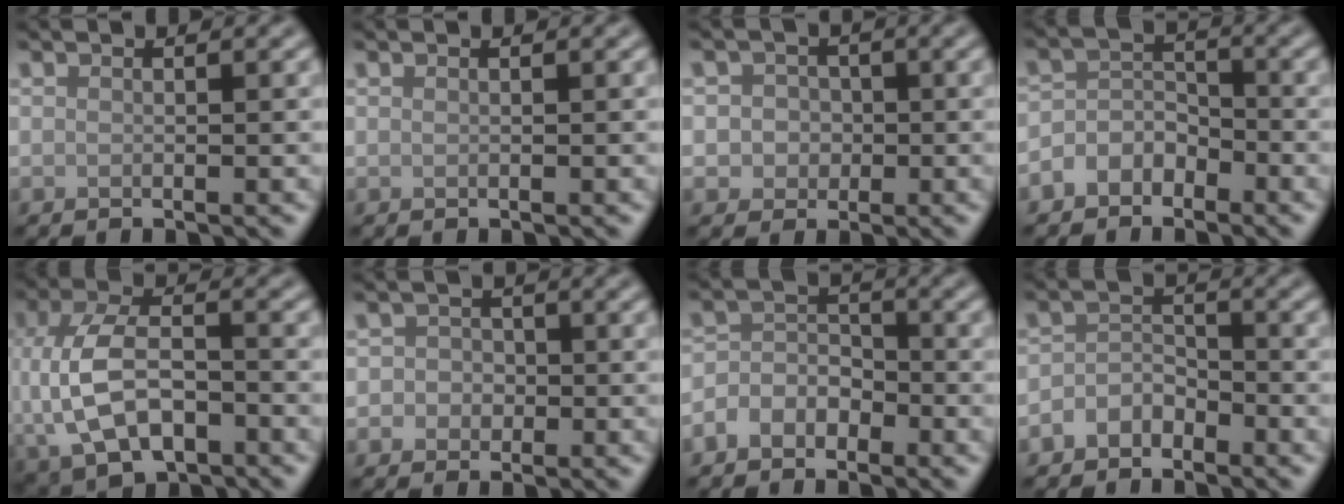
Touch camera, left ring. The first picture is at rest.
{"total": 0.0}
{"total": 2.9, "force": [0.0, 2.7, 1.0], "torque": [0.005, 0.006, -0.015]}
{"total": 2.8, "force": [-1.9, 1.9, 0.8], "torque": [-0.004, 0.011, -0.044]}
{"total": 8.9, "force": [-2.2, 5.6, 6.6], "torque": [-0.148, -0.009, -0.044]}
{"total": 2.3, "force": [-0.3, 2.2, 0.6], "torque": [0.014, 0.005, -0.023]}
{"total": 2.8, "force": [-1.8, 1.9, 1.1], "torque": [-0.010, 0.010, -0.043]}
{"total": 2.2, "force": [-1.6, 1.3, 0.7], "torque": [-0.012, 0.010, -0.033]}